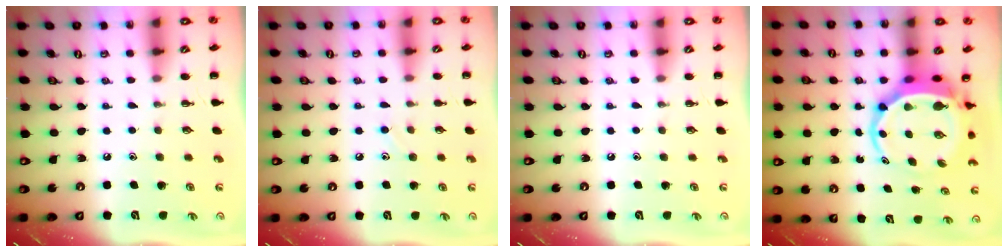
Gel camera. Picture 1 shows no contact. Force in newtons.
{"total": 6.7, "press": 6.2, "slide": 2.4}
{"total": 0.0}
{"total": 7.1, "press": 6.9, "slide": 1.6}